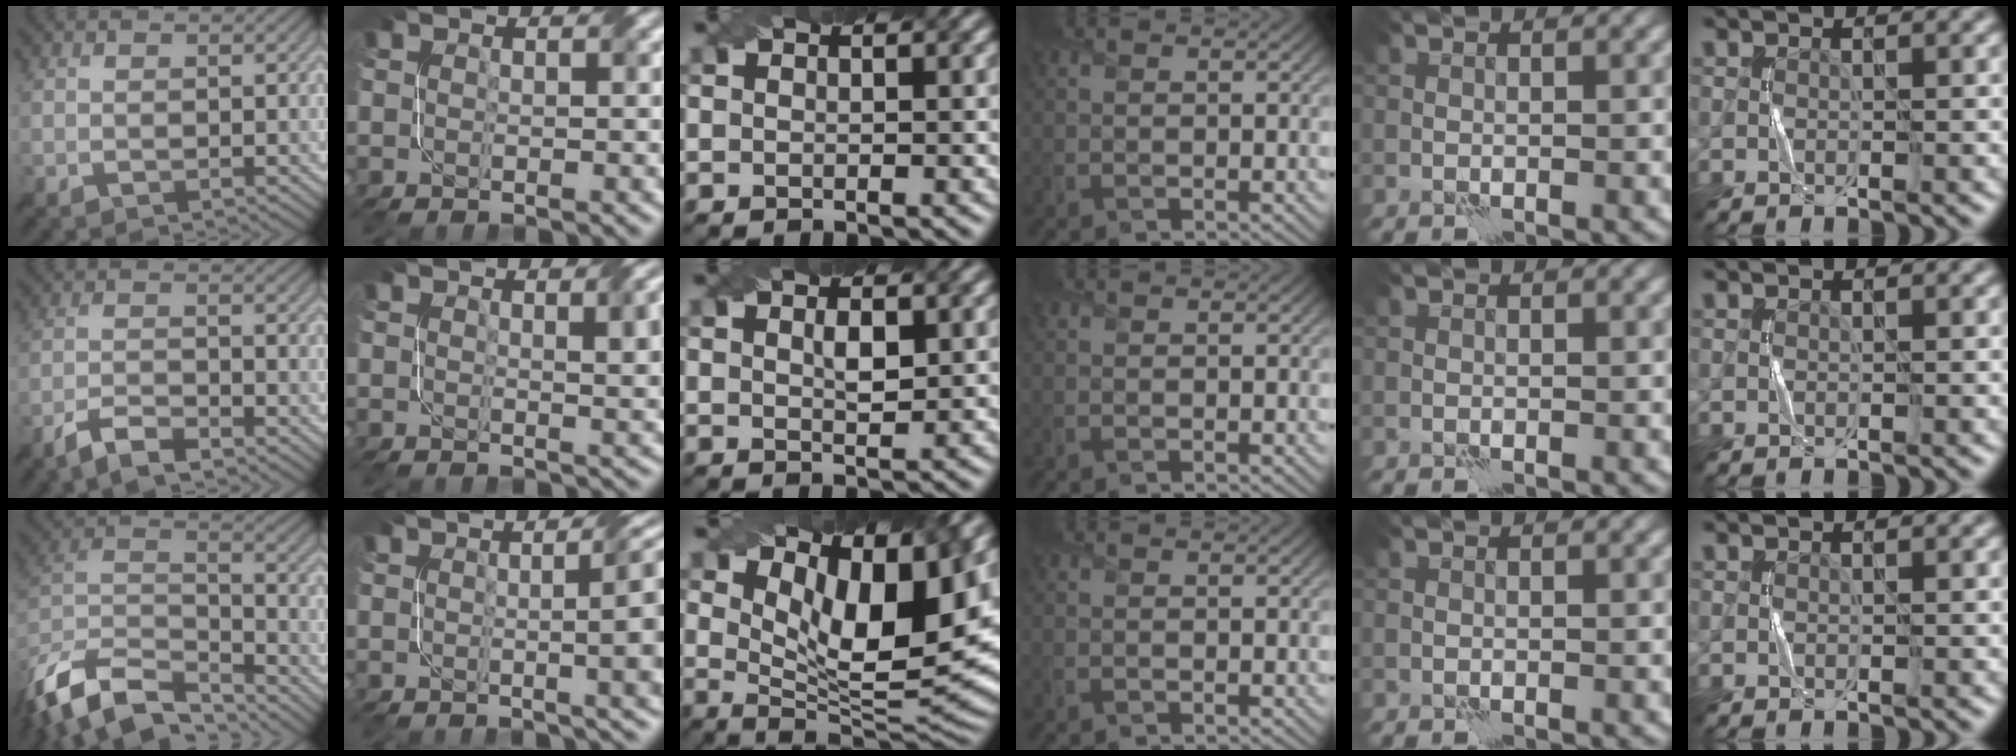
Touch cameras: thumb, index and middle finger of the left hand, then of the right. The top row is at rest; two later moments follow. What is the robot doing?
{"motion": "twist", "object": "screw"}